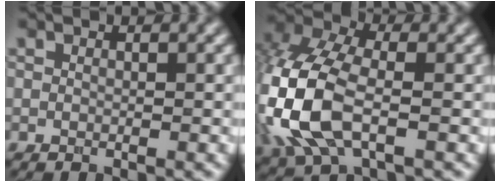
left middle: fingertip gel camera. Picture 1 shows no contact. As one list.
[{"total": 9.2, "force": [-2.4, 5.2, 7.1], "torque": [-0.180, 0.000, -0.060]}]